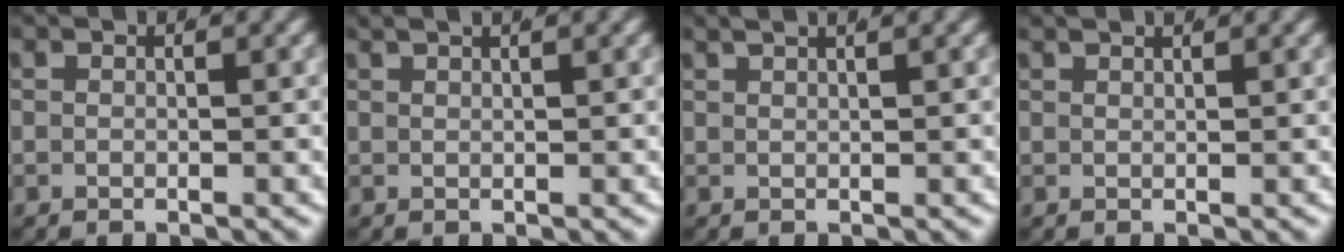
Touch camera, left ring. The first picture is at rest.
{"total": 1.8, "force": [1.6, -0.1, 0.8], "torque": [-0.005, 0.007, 0.027]}
{"total": 2.3, "force": [2.0, 0.0, 1.1], "torque": [-0.008, 0.008, 0.034]}
{"total": 1.6, "force": [1.5, -0.3, 0.4], "torque": [-0.001, 0.002, 0.027]}